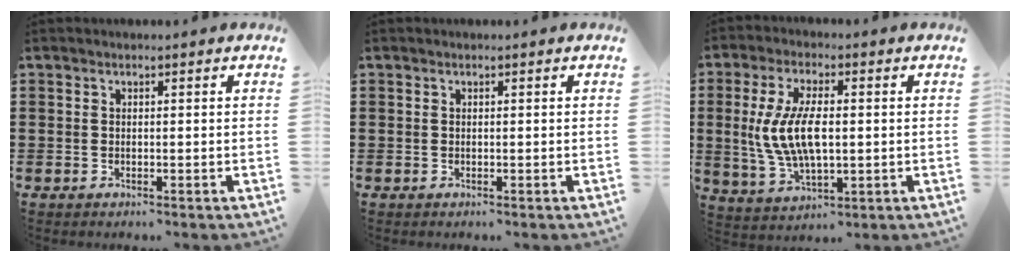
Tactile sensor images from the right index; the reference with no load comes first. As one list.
[{"total": 0.0}, {"total": 9.1, "force": [0.2, 4.0, 8.2], "torque": [-0.187, -0.001, -0.004]}]